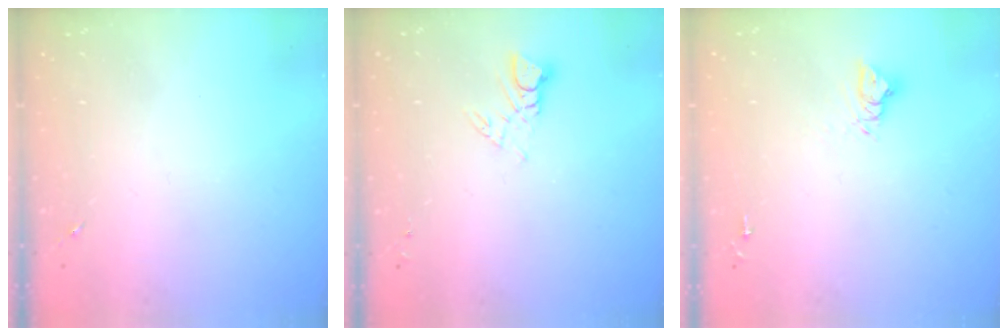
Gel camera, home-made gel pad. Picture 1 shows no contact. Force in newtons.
{"total": 4.5, "press": 4.5, "slide": 0.5}
{"total": 6.2, "press": 6.2, "slide": 0.3}